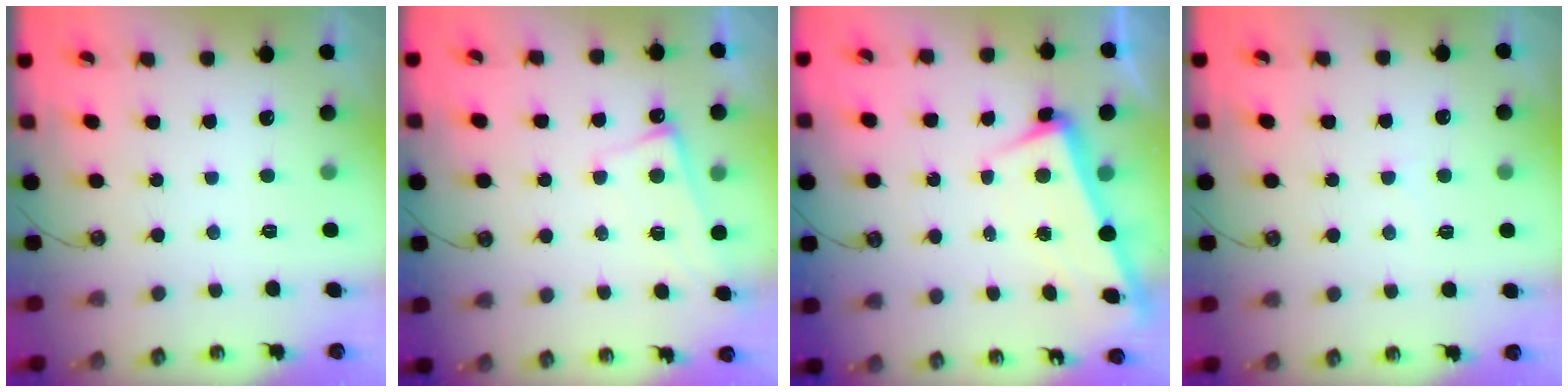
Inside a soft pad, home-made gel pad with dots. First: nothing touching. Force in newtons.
{"total": 2.2, "press": 2.1, "slide": 0.4}
{"total": 3.0, "press": 2.8, "slide": 0.8}
{"total": 2.5, "press": 2.3, "slide": 0.8}